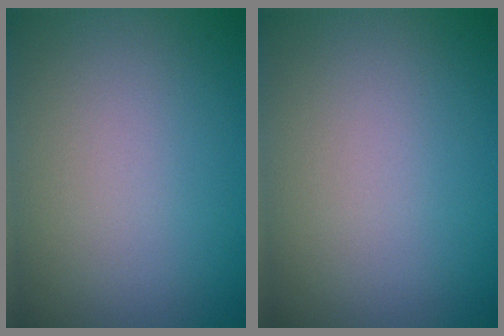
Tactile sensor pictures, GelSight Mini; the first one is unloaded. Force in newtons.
{"total": 0.0}